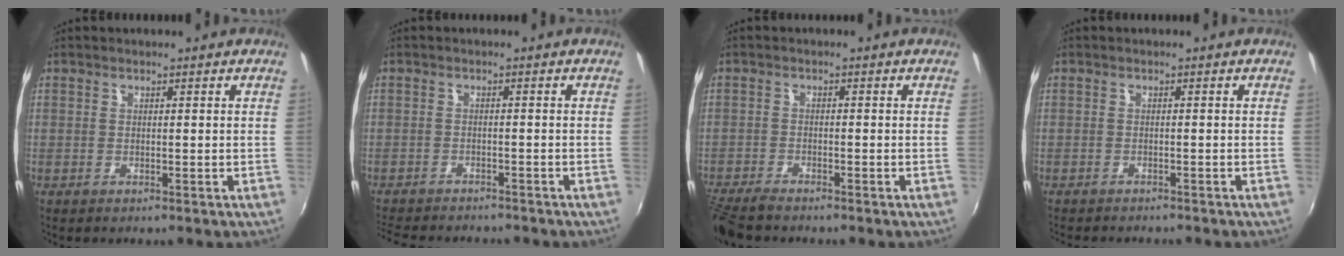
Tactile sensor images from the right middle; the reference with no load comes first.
{"total": 9.2, "force": [-8.3, 2.1, 3.4], "torque": [-0.088, -0.020, -0.128]}
{"total": 6.1, "force": [-5.6, 0.9, 2.5], "torque": [-0.069, -0.028, -0.104]}
{"total": 3.0, "force": [-2.8, 0.4, 1.0], "torque": [-0.029, -0.014, -0.045]}